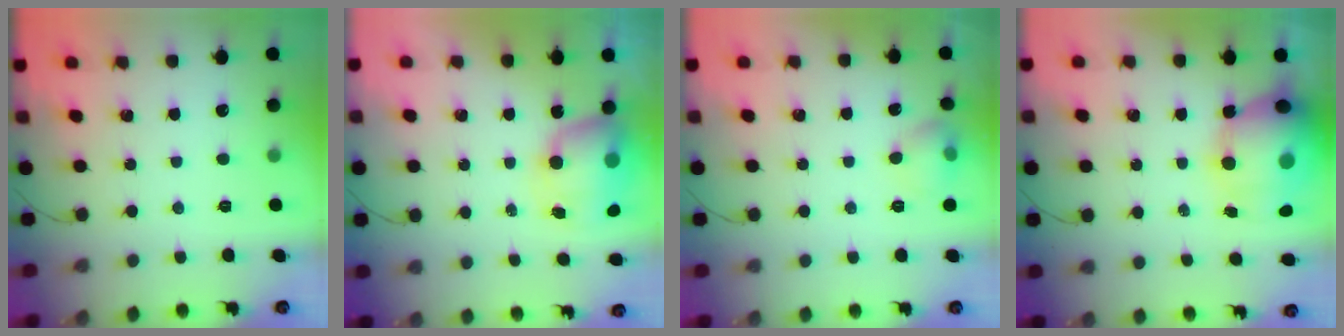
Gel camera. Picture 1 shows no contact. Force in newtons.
{"total": 10.6, "press": 10.3, "slide": 2.7}
{"total": 7.1, "press": 6.9, "slide": 1.5}
{"total": 20.5, "press": 19.9, "slide": 4.9}